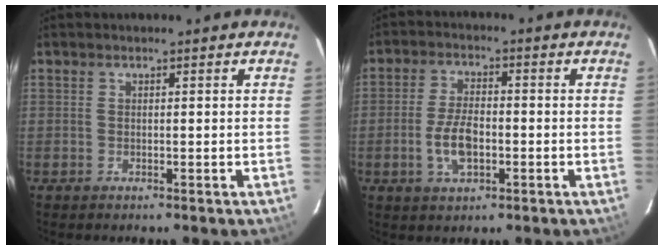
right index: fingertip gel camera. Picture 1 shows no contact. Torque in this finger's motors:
{"motor_torque": [0.97, -0.18, 0.51, 0.05]}